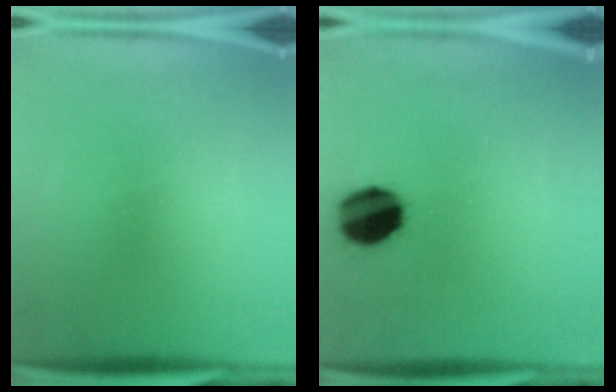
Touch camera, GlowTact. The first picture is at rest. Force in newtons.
{"total": 14.9}